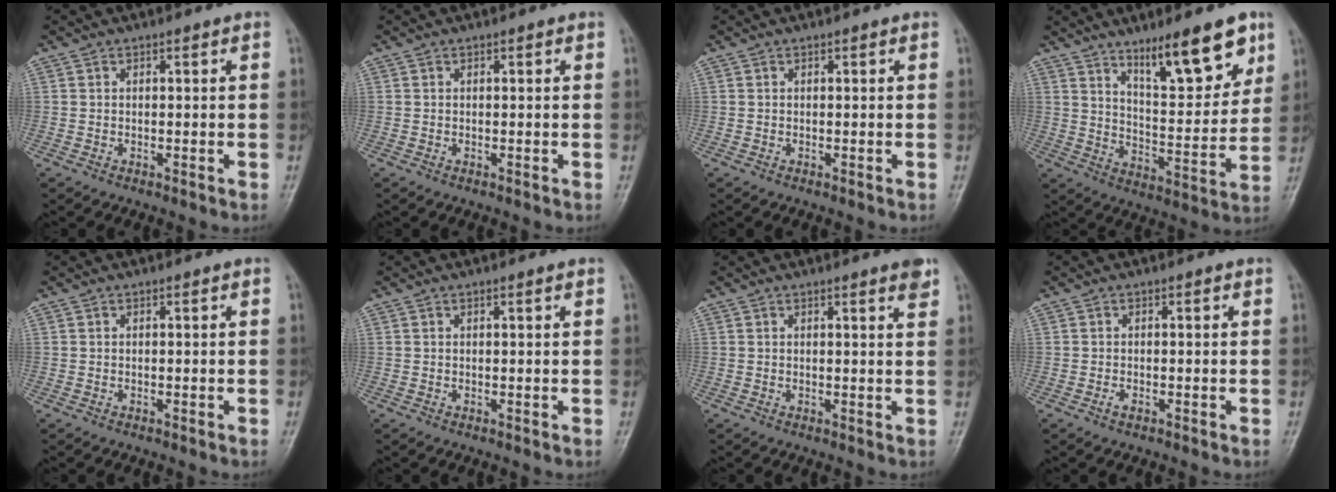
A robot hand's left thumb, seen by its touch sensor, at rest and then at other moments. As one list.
[{"total": 0.0}, {"total": 0.0}, {"total": 15.2, "force": [9.7, 4.4, 10.9], "torque": [-0.130, -0.061, 0.161]}, {"total": 0.0}, {"total": 0.5, "force": [0.3, 0.0, 0.4], "torque": [-0.009, -0.001, 0.006]}, {"total": 2.4, "force": [1.7, 0.2, 1.7], "torque": [-0.020, -0.009, 0.019]}, {"total": 0.9, "force": [-0.4, 0.5, 0.7], "torque": [-0.012, 0.000, -0.007]}]